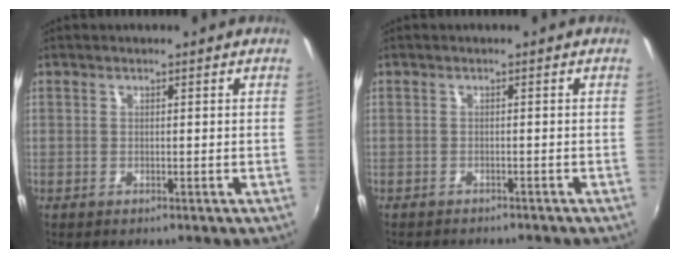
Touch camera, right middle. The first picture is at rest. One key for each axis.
{"total": 3.8, "fx": -3.5, "fy": 0.9, "fz": 1.2, "tx": -0.030, "ty": -0.012, "tz": -0.052}